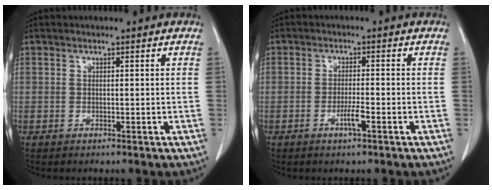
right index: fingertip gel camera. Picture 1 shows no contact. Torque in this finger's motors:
{"motor_torque": [0.57, -0.27, 0.23, 0.07]}